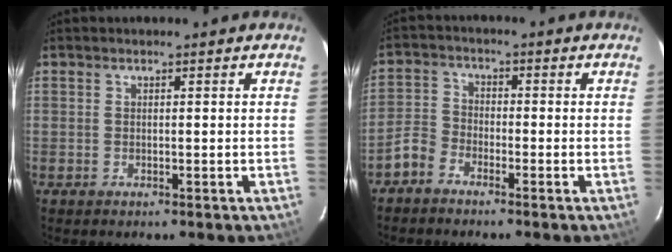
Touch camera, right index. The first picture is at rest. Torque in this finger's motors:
{"motor_torque": [-0.49, -0.45, -0.53, -0.21]}